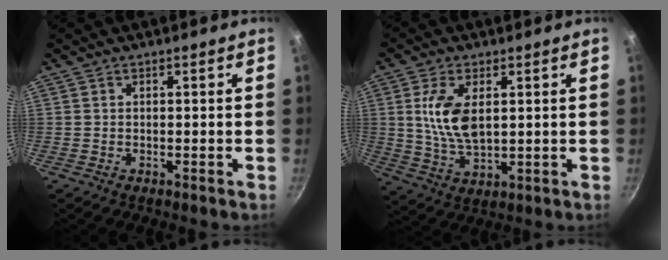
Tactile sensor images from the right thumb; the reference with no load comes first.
{"total": 9.8, "force": [2.1, 5.0, 8.1], "torque": [-0.155, -0.014, 0.044]}